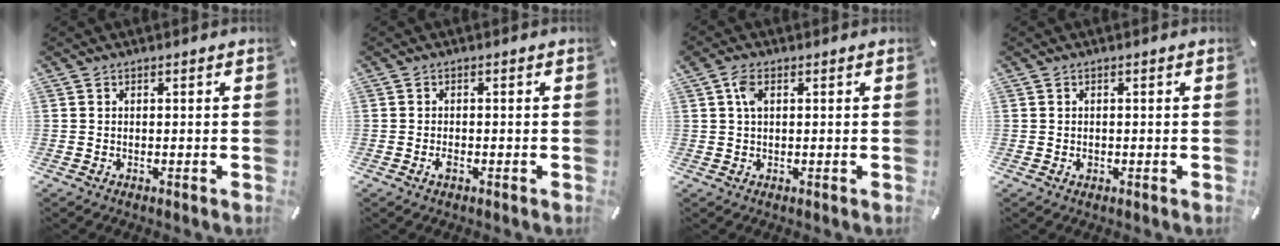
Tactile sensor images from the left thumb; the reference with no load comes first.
{"total": 1.5, "force": [-0.8, 0.6, 1.1], "torque": [-0.027, -0.002, -0.017]}
{"total": 3.5, "force": [1.1, 1.8, 2.8], "torque": [-0.068, 0.005, 0.016]}
{"total": 0.8, "force": [-0.2, 0.7, 0.5], "torque": [-0.009, 0.002, -0.005]}